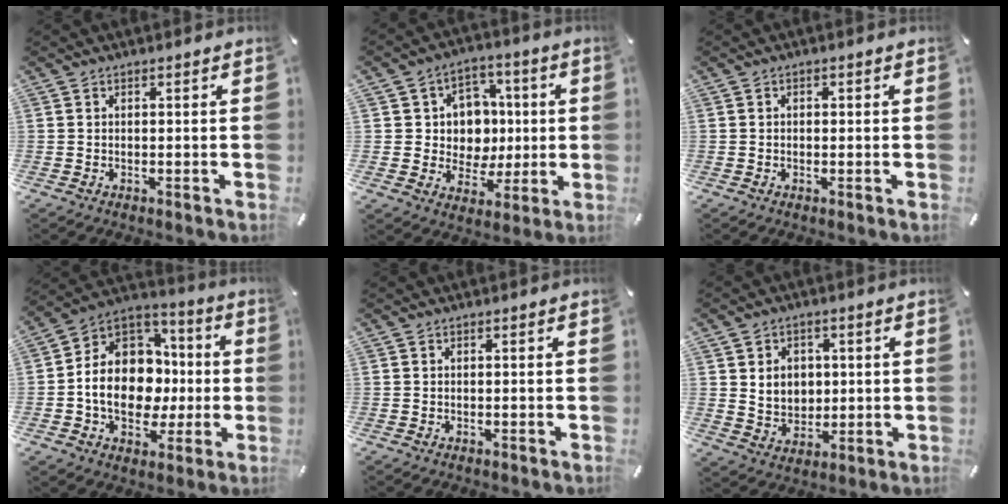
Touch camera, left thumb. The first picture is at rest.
{"total": 10.7, "force": [0.9, 10.3, 2.9], "torque": [-0.039, -0.009, 0.027]}
{"total": 0.7, "force": [-0.1, 0.6, 0.4], "torque": [-0.006, 0.003, -0.004]}
{"total": 15.7, "force": [-2.2, 13.0, 8.6], "torque": [-0.167, -0.001, -0.036]}
{"total": 0.0}
{"total": 6.7, "force": [1.7, 6.1, 2.3], "torque": [-0.041, 0.001, 0.030]}